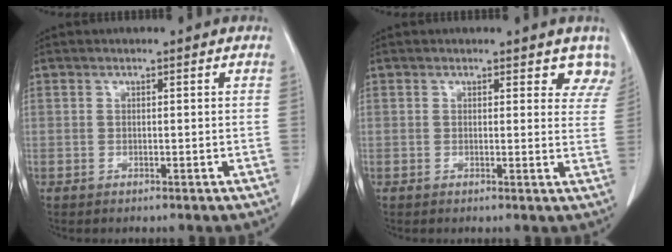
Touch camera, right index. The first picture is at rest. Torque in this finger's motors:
{"motor_torque": [0.21, 0.20, 0.03, 0.00]}